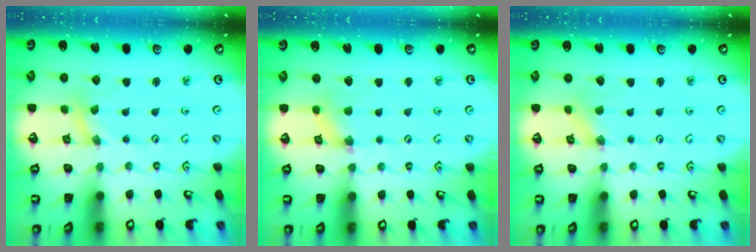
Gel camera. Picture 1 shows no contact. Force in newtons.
{"total": 2.9, "press": 2.9, "slide": 0.3}
{"total": 0.6, "press": 0.6, "slide": 0.2}